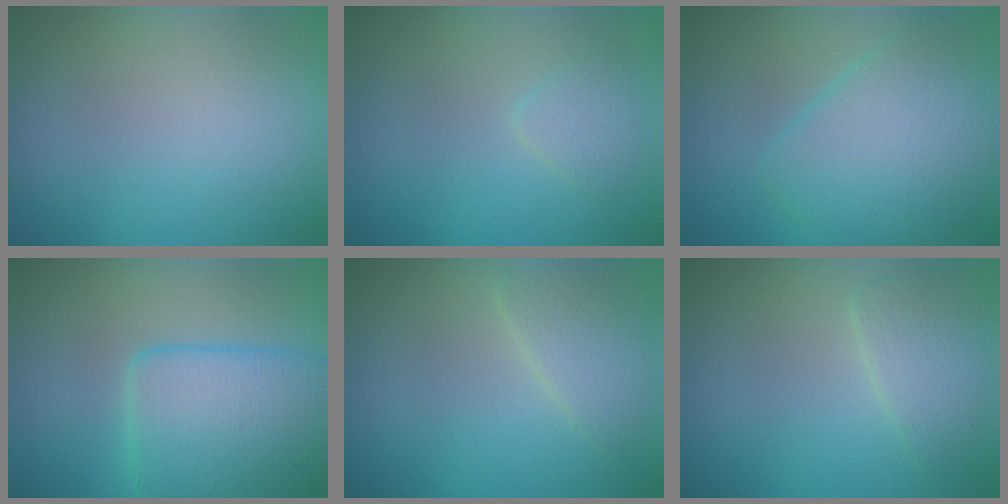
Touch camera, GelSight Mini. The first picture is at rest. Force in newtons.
{"total": 1.3, "press": 1.3, "slide": 0.1}
{"total": 6.5, "press": 6.5, "slide": 0.2}
{"total": 6.6, "press": 6.6, "slide": 0.3}
{"total": 2.6, "press": 2.6, "slide": 0.0}
{"total": 2.4, "press": 2.4, "slide": 0.0}